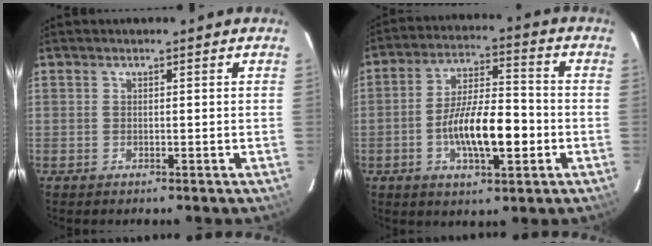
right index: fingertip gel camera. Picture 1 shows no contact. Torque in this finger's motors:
{"motor_torque": [0.54, -0.17, 0.50, 0.17]}